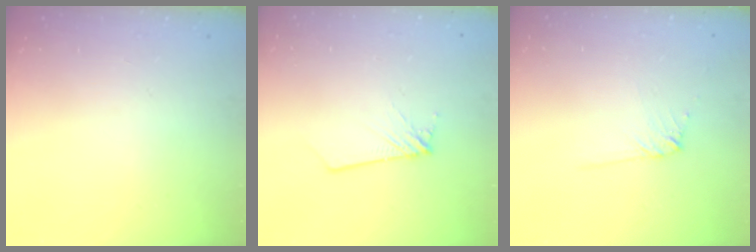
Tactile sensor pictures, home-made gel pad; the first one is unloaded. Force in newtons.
{"total": 2.1, "press": 2.1, "slide": 0.2}
{"total": 6.3, "press": 6.3, "slide": 0.8}